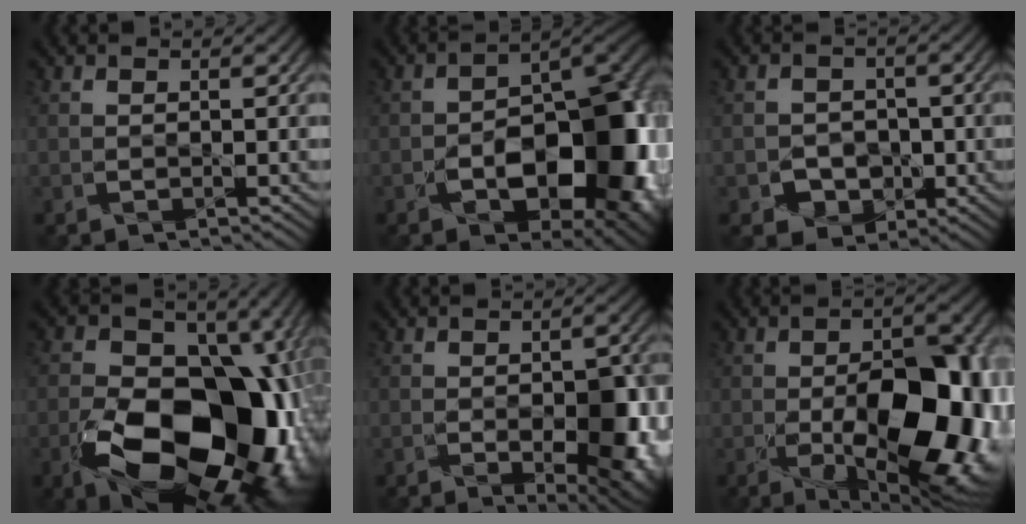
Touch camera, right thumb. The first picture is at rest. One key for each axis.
{"total": 15.2, "fx": -4.8, "fy": 8.6, "fz": 11.6, "tx": -0.138, "ty": -0.026, "tz": -0.072}
{"total": 4.1, "fx": -1.5, "fy": 3.7, "fz": 1.0, "tx": -0.014, "ty": -0.005, "tz": -0.041}
{"total": 21.2, "fx": -6.7, "fy": 13.3, "fz": 15.0, "tx": -0.250, "ty": -0.042, "tz": -0.081}
{"total": 9.4, "fx": -2.6, "fy": 4.7, "fz": 7.8, "tx": -0.113, "ty": -0.026, "tz": -0.022}
{"total": 16.9, "fx": -3.9, "fy": 8.2, "fz": 14.2, "tx": -0.196, "ty": -0.027, "tz": -0.049}